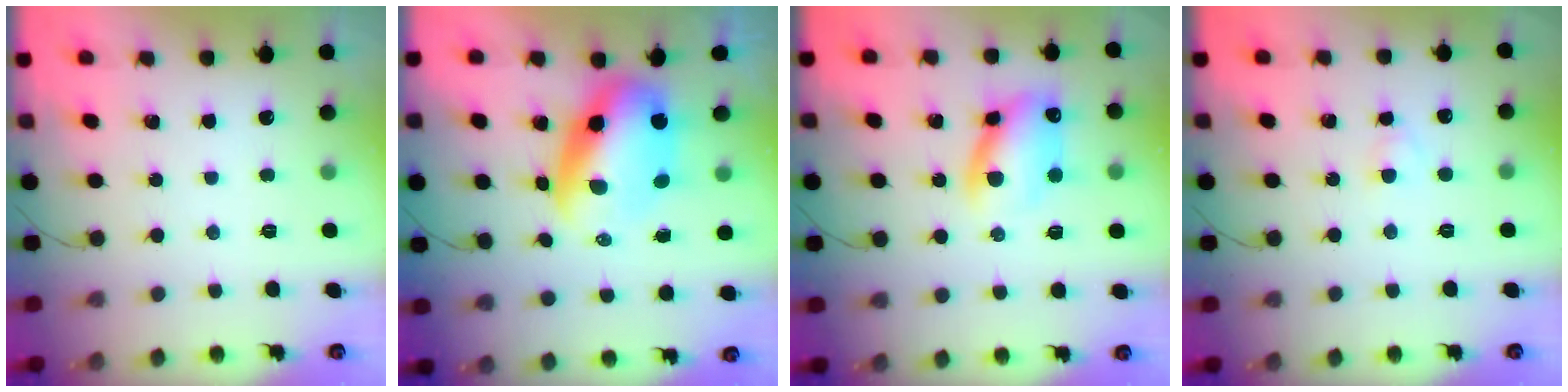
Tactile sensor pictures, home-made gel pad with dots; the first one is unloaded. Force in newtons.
{"total": 10.5, "press": 10.2, "slide": 2.4}
{"total": 11.5, "press": 11.3, "slide": 2.0}
{"total": 2.2, "press": 1.9, "slide": 1.1}